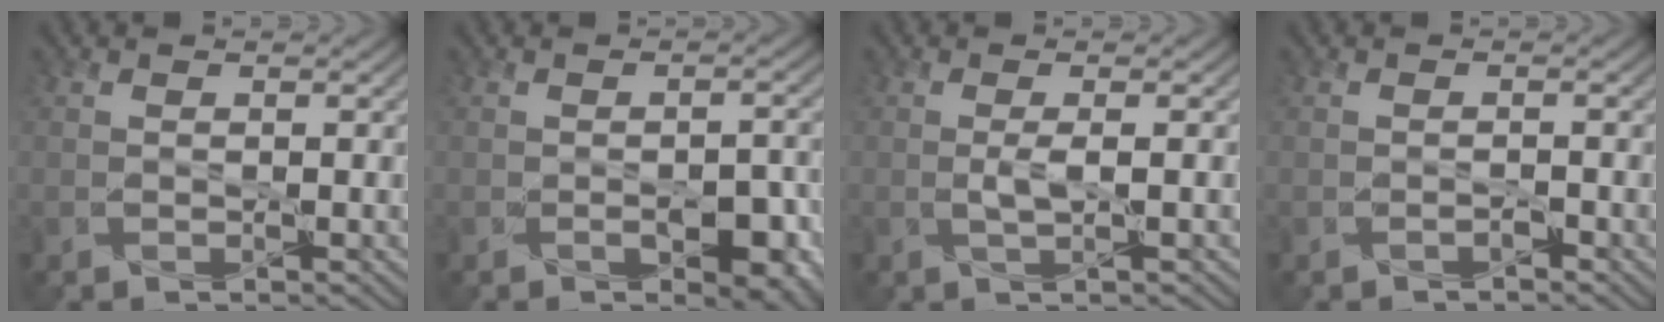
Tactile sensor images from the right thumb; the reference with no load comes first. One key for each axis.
{"total": 5.1, "fx": -1.8, "fy": 2.7, "fz": 3.9, "tx": -0.054, "ty": -0.012, "tz": -0.020}
{"total": 1.7, "fx": 0.1, "fy": 0.2, "fz": 1.7, "tx": -0.038, "ty": 0.001, "tz": 0.000}
{"total": 0.7, "fx": -0.6, "fy": 0.2, "fz": 0.3, "tx": -0.003, "ty": 0.000, "tz": -0.009}